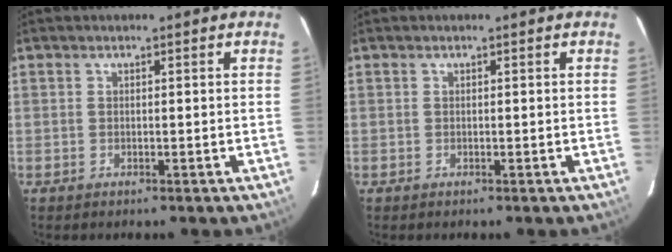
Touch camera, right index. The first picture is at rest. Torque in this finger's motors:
{"motor_torque": [-0.01, -0.01, 0.01, 0.01]}